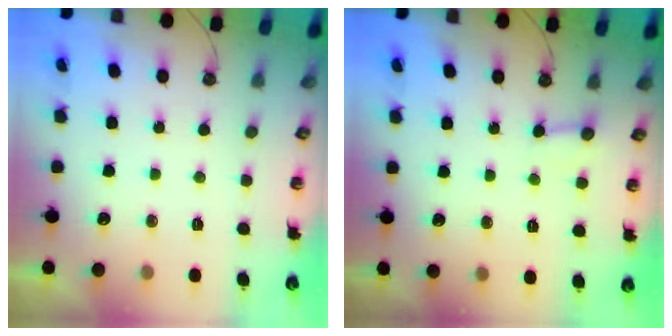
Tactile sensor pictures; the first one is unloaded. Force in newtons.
{"total": 4.6, "press": 4.5, "slide": 0.6}